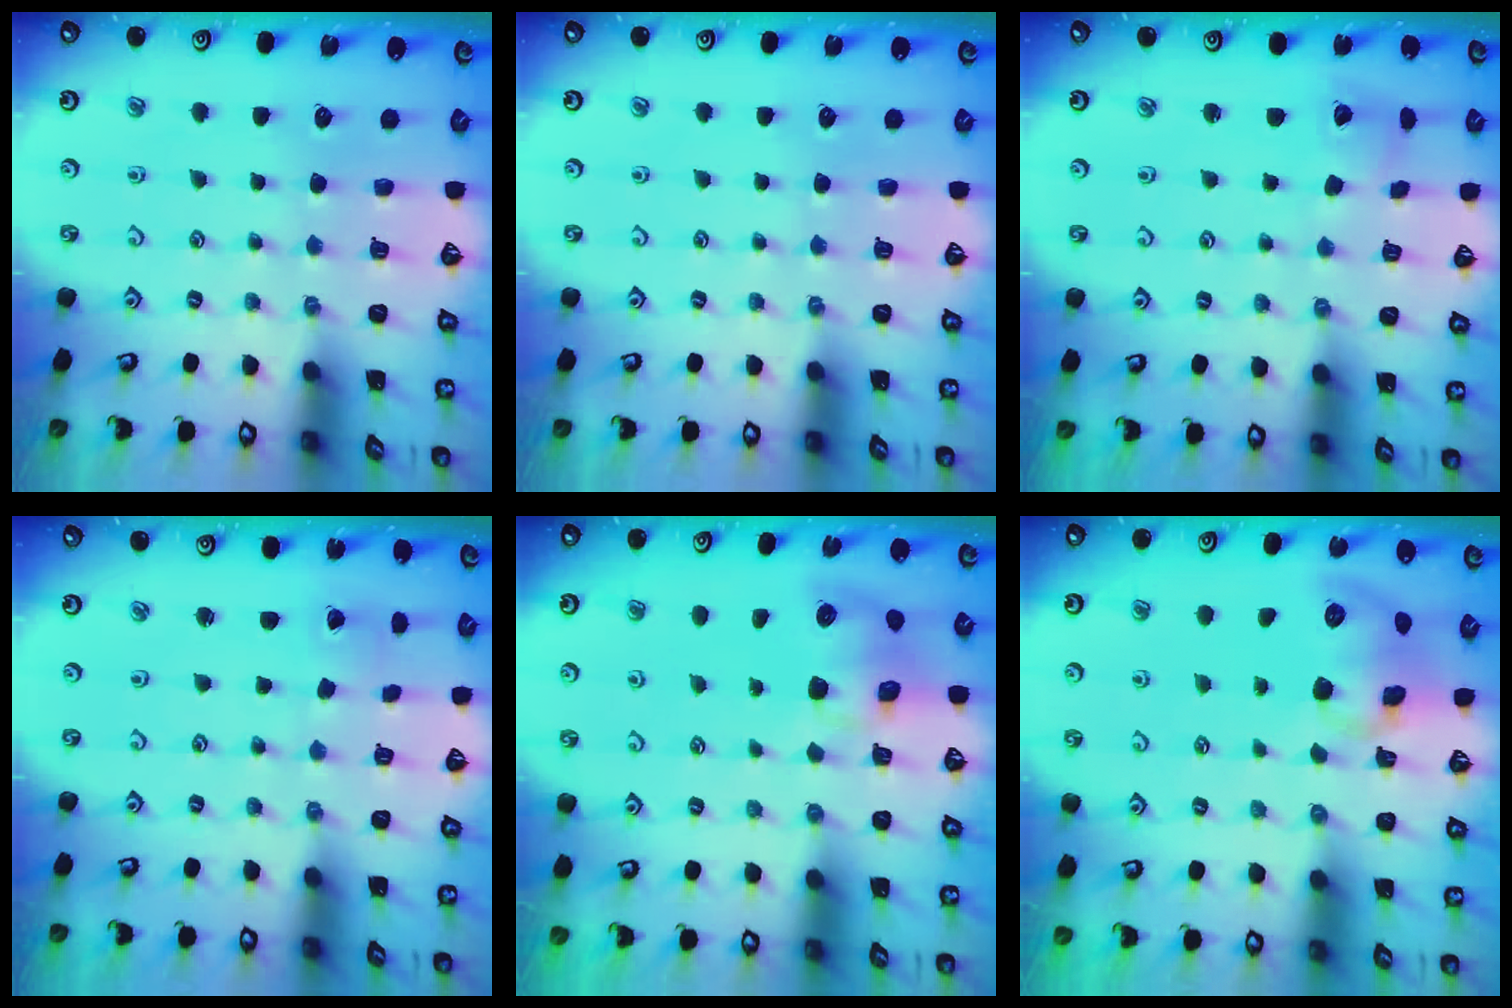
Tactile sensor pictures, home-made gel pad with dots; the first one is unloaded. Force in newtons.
{"total": 0.0}
{"total": 3.9, "press": 3.8, "slide": 0.5}
{"total": 0.0}
{"total": 8.7, "press": 8.6, "slide": 1.0}
{"total": 10.4, "press": 10.2, "slide": 1.8}